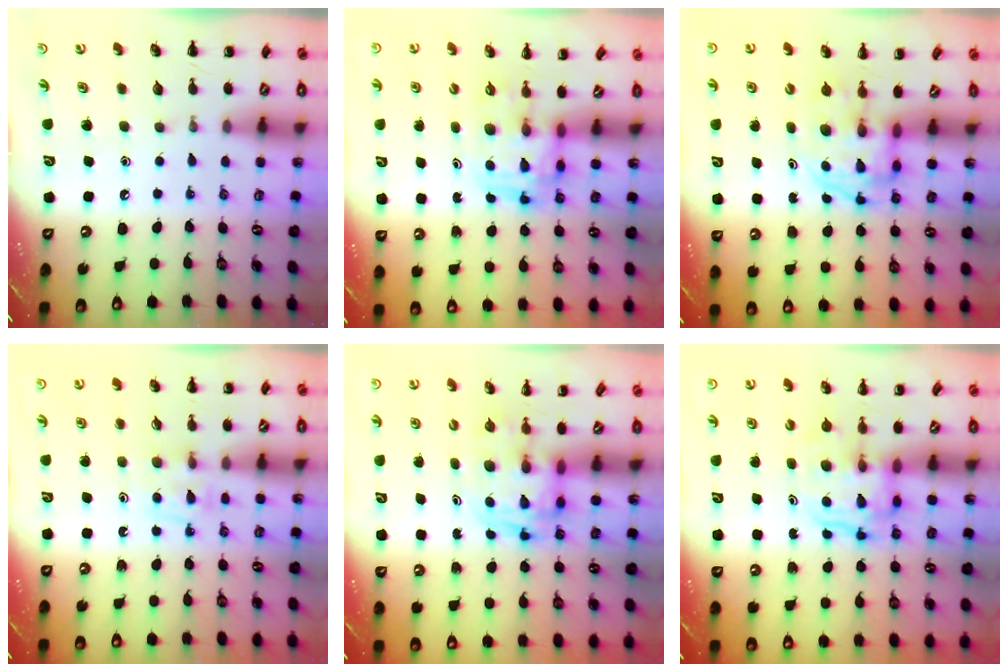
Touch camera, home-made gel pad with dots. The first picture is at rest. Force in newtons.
{"total": 3.7, "press": 3.7, "slide": 0.7}
{"total": 3.3, "press": 3.3, "slide": 0.5}
{"total": 4.8, "press": 4.4, "slide": 1.8}
{"total": 2.8, "press": 2.7, "slide": 0.5}
{"total": 3.5, "press": 3.4, "slide": 0.3}